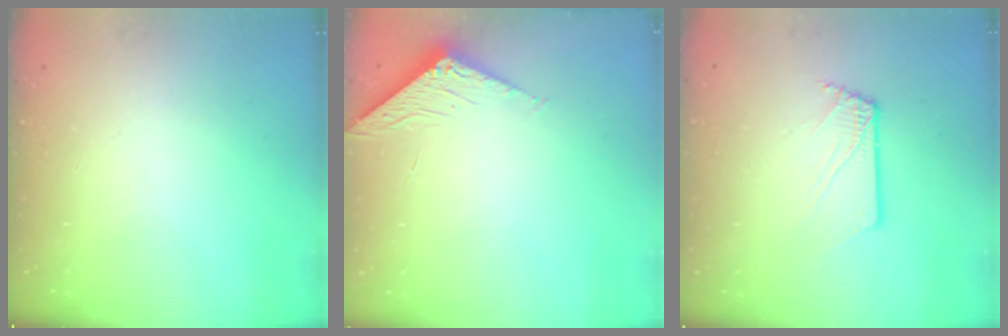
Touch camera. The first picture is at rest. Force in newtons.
{"total": 6.9, "press": 6.9, "slide": 0.5}
{"total": 2.6, "press": 2.6, "slide": 0.3}